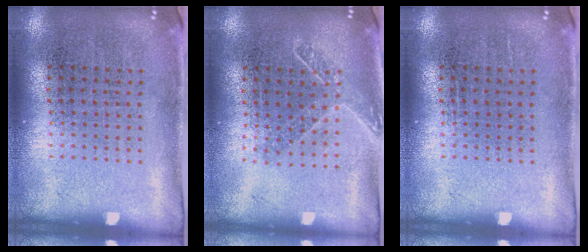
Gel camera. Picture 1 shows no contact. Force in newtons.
{"total": 1.5, "press": 1.2, "slide": 0.9}
{"total": 0.0}